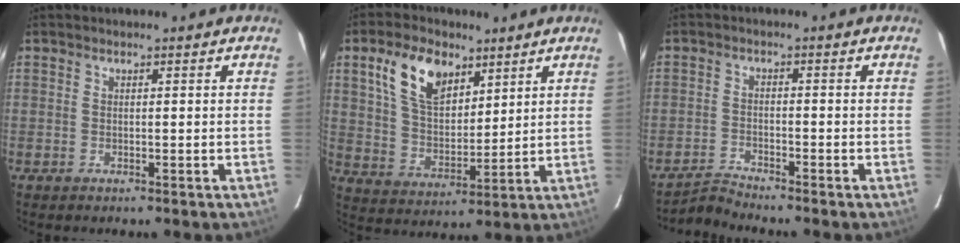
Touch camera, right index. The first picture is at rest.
{"total": 12.2, "force": [6.5, 7.0, 7.7], "torque": [-0.146, 0.020, 0.129]}
{"total": 3.3, "force": [-3.2, -0.7, -0.4], "torque": [-0.009, 0.003, -0.068]}